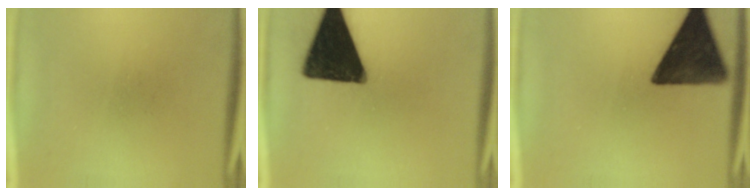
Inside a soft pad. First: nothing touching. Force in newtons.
{"total": 18.8}
{"total": 15.0}